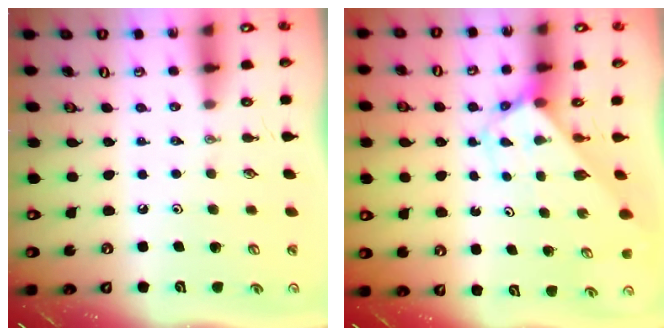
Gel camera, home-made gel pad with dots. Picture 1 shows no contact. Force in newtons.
{"total": 2.8, "press": 2.8, "slide": 0.2}